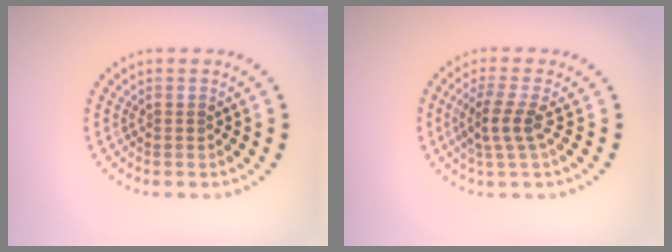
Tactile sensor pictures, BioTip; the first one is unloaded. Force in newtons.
{"total": 2.4, "press": 2.1, "slide": 1.3}